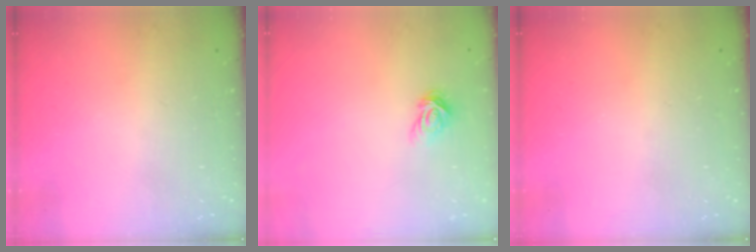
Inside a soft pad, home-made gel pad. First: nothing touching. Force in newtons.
{"total": 4.8, "press": 4.8, "slide": 0.3}
{"total": 0.0}